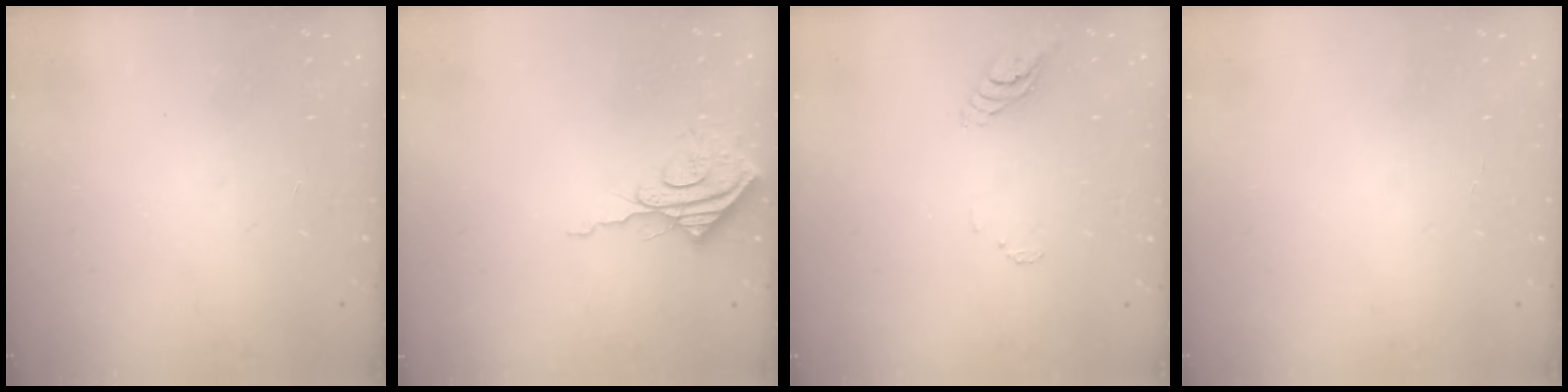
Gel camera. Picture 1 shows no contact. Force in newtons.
{"total": 8.4, "press": 8.3, "slide": 0.7}
{"total": 5.8, "press": 5.8, "slide": 0.3}
{"total": 1.7, "press": 1.7, "slide": 0.1}